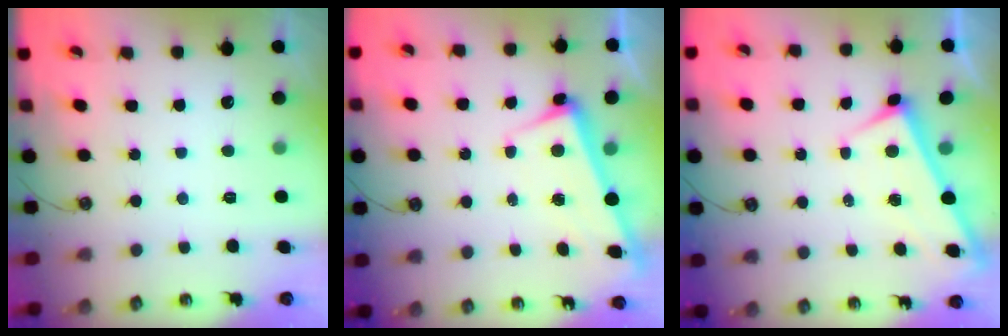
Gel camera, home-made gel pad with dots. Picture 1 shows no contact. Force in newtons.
{"total": 2.5, "press": 2.4, "slide": 0.6}
{"total": 1.1, "press": 1.0, "slide": 0.3}